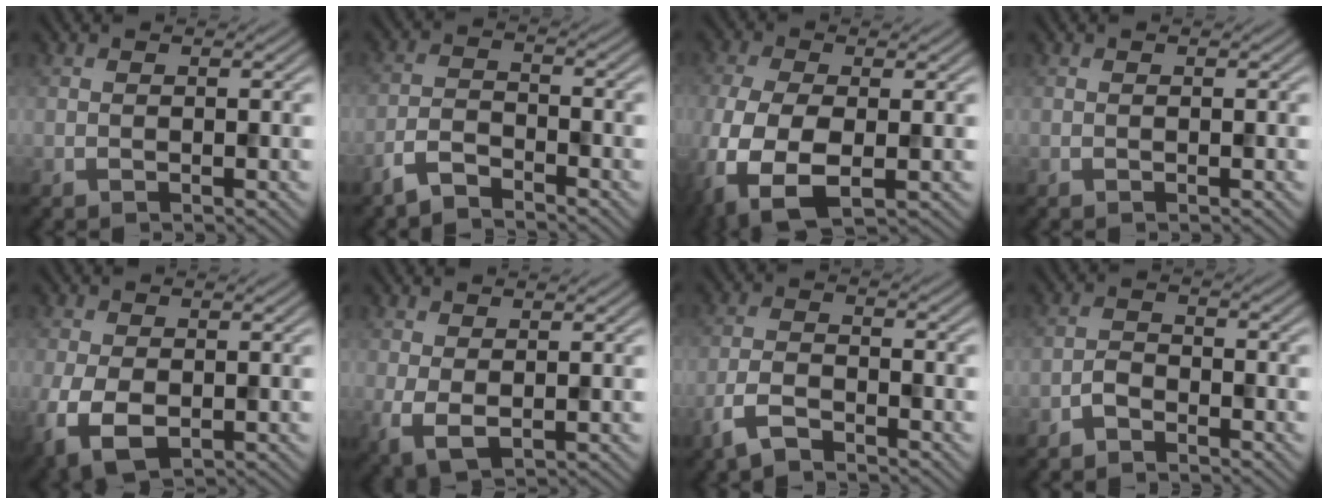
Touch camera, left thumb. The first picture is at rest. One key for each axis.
{"total": 3.8, "fx": -3.3, "fy": 1.0, "fz": 1.8, "tx": -0.042, "ty": -0.001, "tz": -0.078}
{"total": 9.9, "fx": -3.7, "fy": 5.1, "fz": 7.6, "tx": -0.213, "ty": -0.033, "tz": -0.067}
{"total": 0.0}
{"total": 6.2, "fx": -1.7, "fy": 3.9, "fz": 4.4, "tx": -0.116, "ty": -0.025, "tz": -0.030}
{"total": 3.1, "fx": 0.8, "fy": 1.6, "fz": 2.6, "tx": -0.065, "ty": -0.005, "tz": 0.016}
{"total": 4.4, "fx": -3.3, "fy": 1.3, "fz": 2.6, "tx": -0.064, "ty": -0.005, "tz": -0.078}
{"total": 2.1, "fx": -1.7, "fy": 0.8, "fz": 0.9, "tx": -0.015, "ty": 0.005, "tz": -0.041}